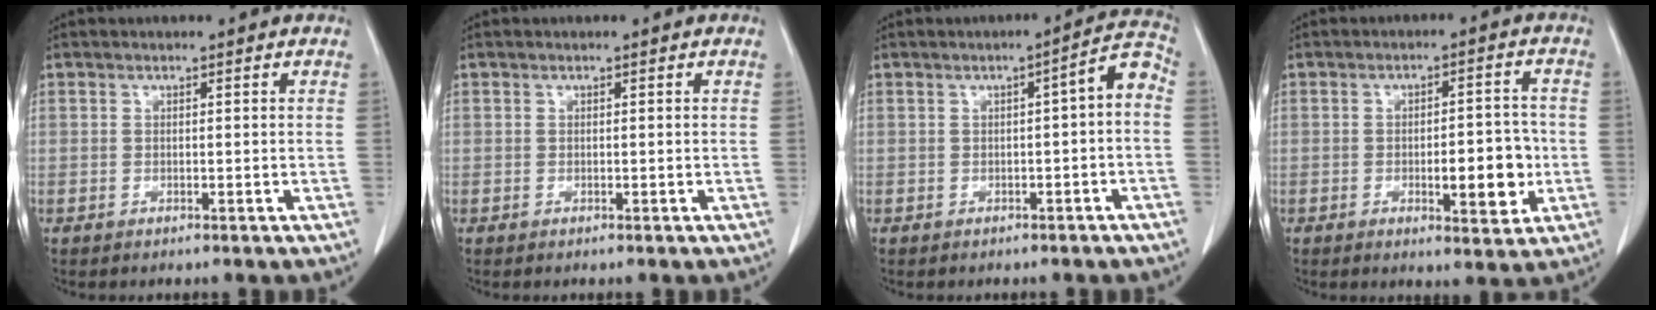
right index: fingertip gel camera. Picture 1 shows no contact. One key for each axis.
{"total": 0.0}
{"total": 4.5, "fx": -1.2, "fy": 0.6, "fz": 4.3, "tx": -0.051, "ty": 0.022, "tz": -0.016}
{"total": 7.5, "fx": -1.6, "fy": 2.5, "fz": 6.8, "tx": -0.092, "ty": 0.003, "tz": -0.017}